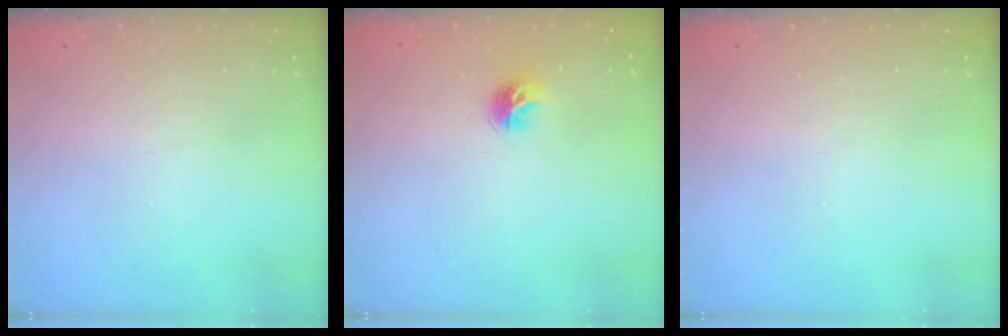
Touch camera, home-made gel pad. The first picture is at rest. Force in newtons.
{"total": 7.5, "press": 7.5, "slide": 0.4}
{"total": 0.0}